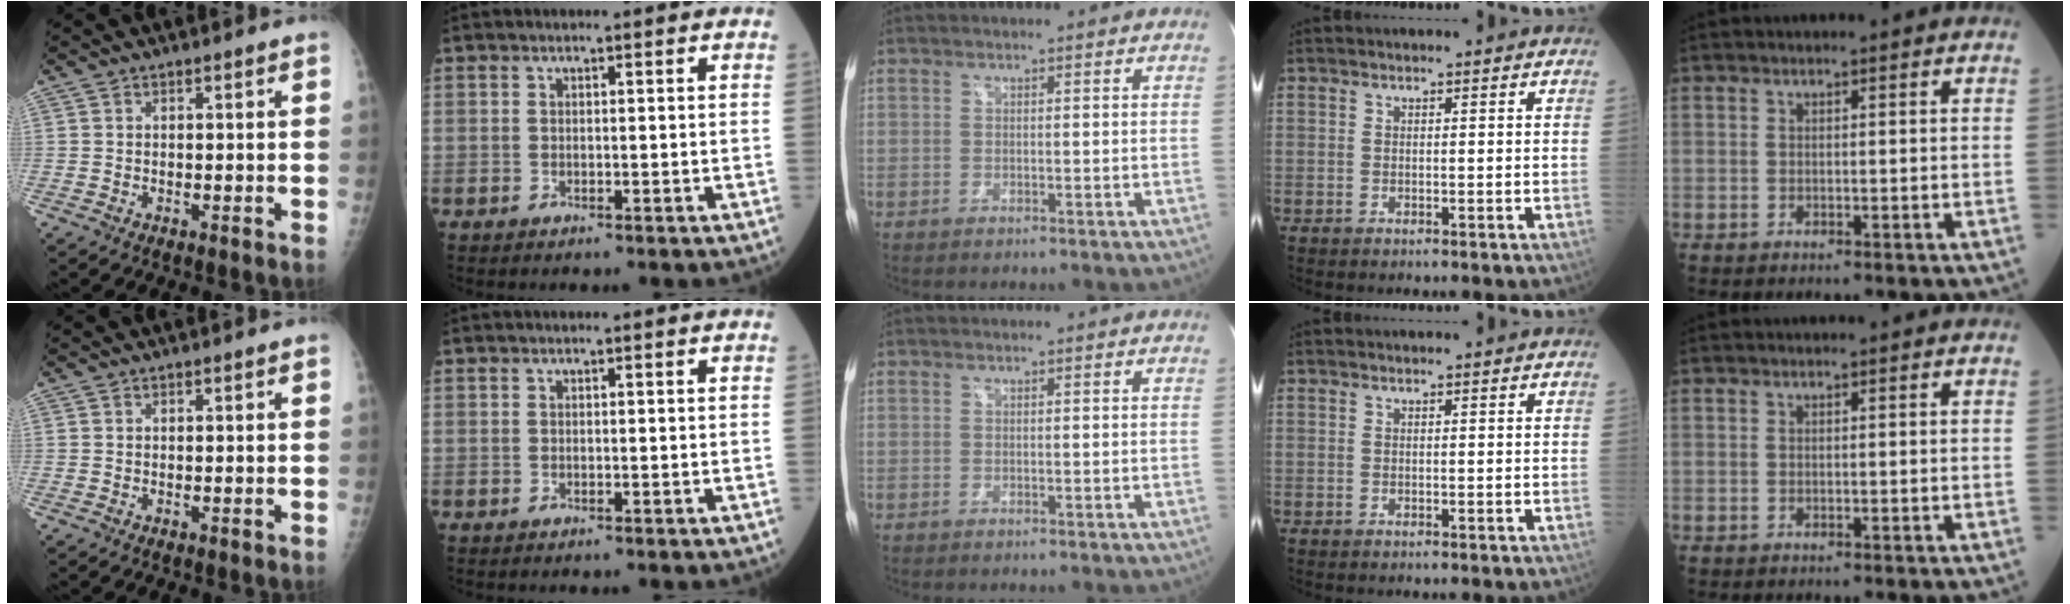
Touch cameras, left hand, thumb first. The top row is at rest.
{}